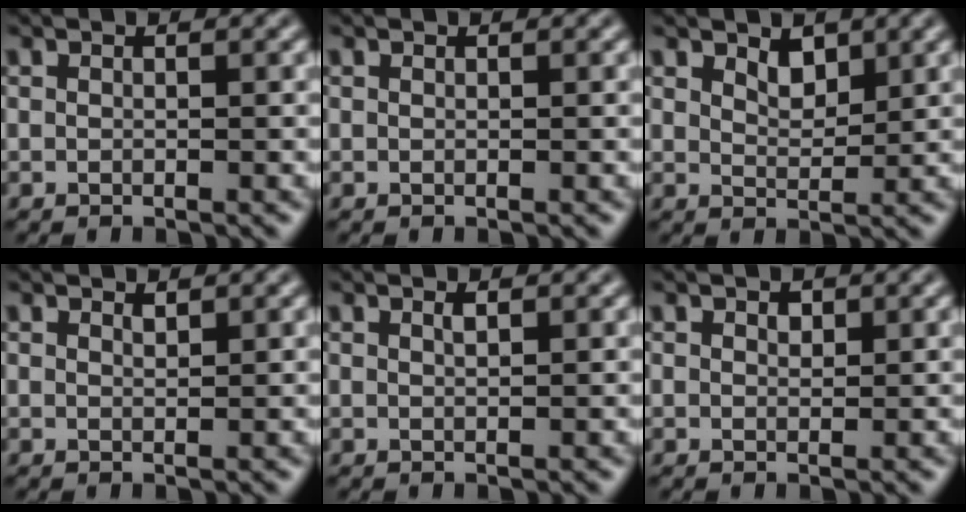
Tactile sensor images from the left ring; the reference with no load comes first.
{"total": 0.0}
{"total": 1.7, "force": [1.2, 0.8, 0.9], "torque": [-0.018, -0.003, 0.022]}
{"total": 0.6, "force": [0.6, 0.1, 0.2], "torque": [-0.003, -0.003, 0.011]}
{"total": 0.7, "force": [0.5, 0.1, 0.5], "torque": [-0.008, 0.000, 0.008]}
{"total": 0.8, "force": [0.5, 0.5, 0.4], "torque": [-0.007, -0.003, 0.008]}